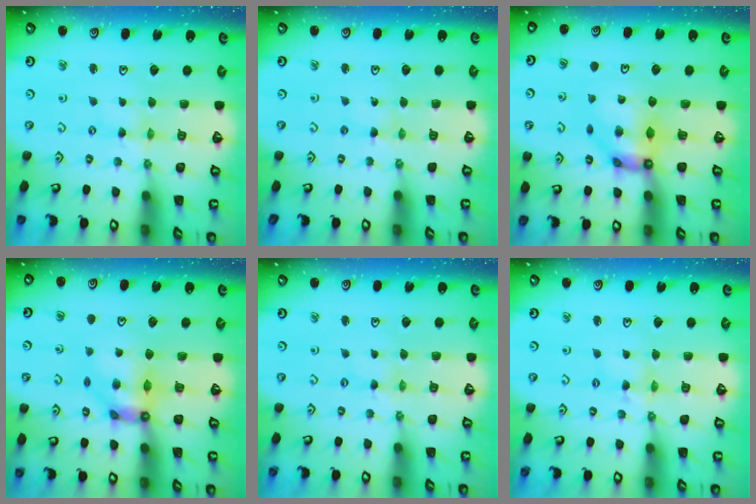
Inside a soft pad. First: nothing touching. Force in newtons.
{"total": 1.9, "press": 1.9, "slide": 0.2}
{"total": 9.6, "press": 9.5, "slide": 1.1}
{"total": 9.4, "press": 9.3, "slide": 0.8}
{"total": 0.0}
{"total": 4.2, "press": 4.2, "slide": 0.4}